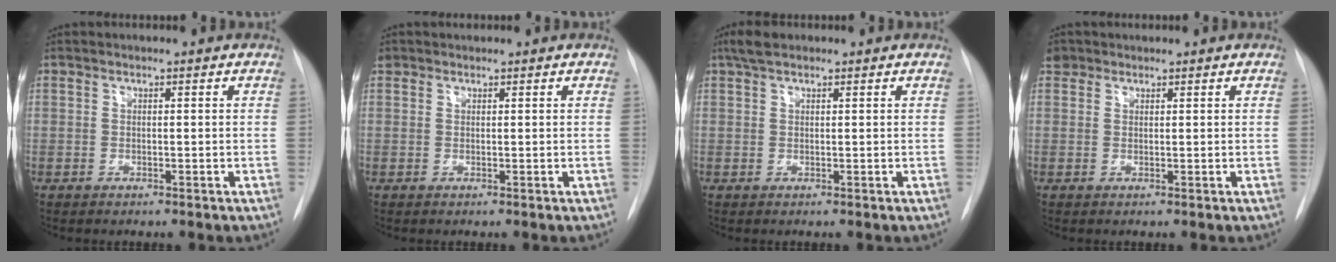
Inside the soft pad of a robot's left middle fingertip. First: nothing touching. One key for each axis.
{"total": 1.0, "fx": 0.8, "fy": 0.6, "fz": -0.1, "tx": 0.003, "ty": 0.016, "tz": 0.013}
{"total": 2.6, "fx": 1.9, "fy": 1.1, "fz": 1.5, "tx": -0.030, "ty": 0.015, "tz": 0.036}
{"total": 1.9, "fx": 1.3, "fy": 1.4, "fz": 0.0, "tx": 0.004, "ty": 0.015, "tz": 0.019}